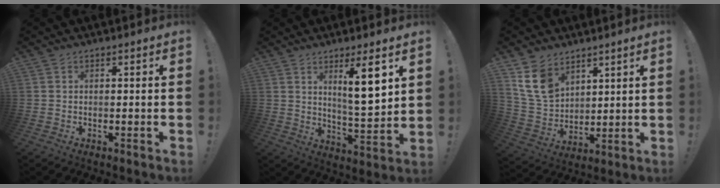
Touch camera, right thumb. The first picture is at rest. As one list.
[{"total": 11.7, "force": [5.6, 2.0, 10.1], "torque": [-0.148, -0.027, 0.083]}, {"total": 13.2, "force": [7.8, 8.9, 6.0], "torque": [-0.114, -0.035, 0.161]}]